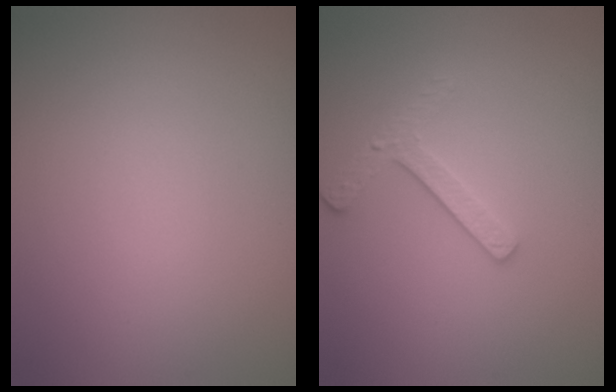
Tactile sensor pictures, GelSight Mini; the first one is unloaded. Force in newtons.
{"total": 2.5, "press": 2.2, "slide": 1.1}